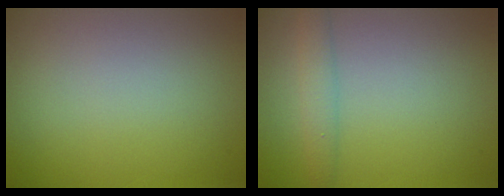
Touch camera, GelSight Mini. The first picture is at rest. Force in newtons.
{"total": 2.0, "press": 2.0, "slide": 0.0}